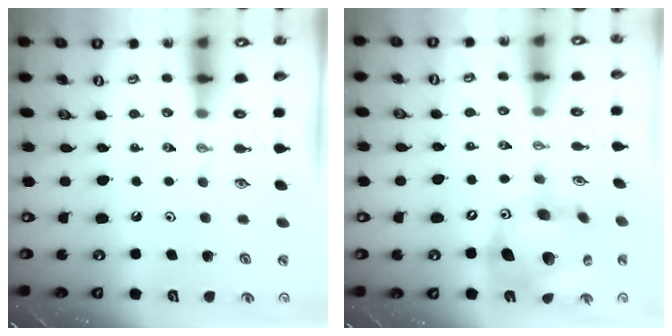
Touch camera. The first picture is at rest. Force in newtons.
{"total": 20.4, "press": 20.2, "slide": 3.3}